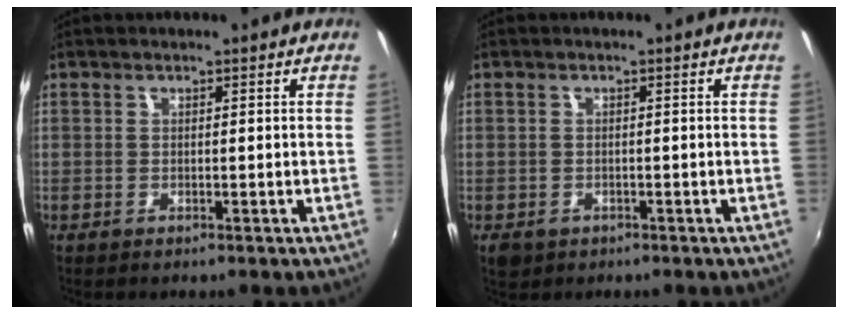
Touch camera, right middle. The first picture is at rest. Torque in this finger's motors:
{"motor_torque": [0.04, -0.13, 0.03, 0.02]}